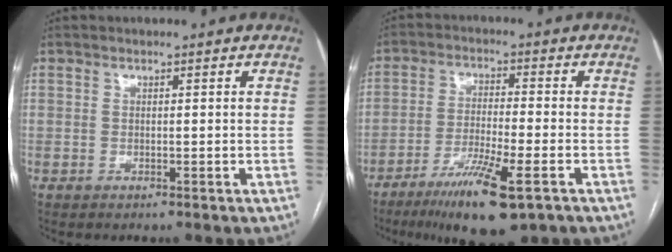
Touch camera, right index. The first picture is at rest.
{"total": 11.3, "force": [-6.6, 1.2, 9.2], "torque": [-0.169, -0.028, -0.110]}